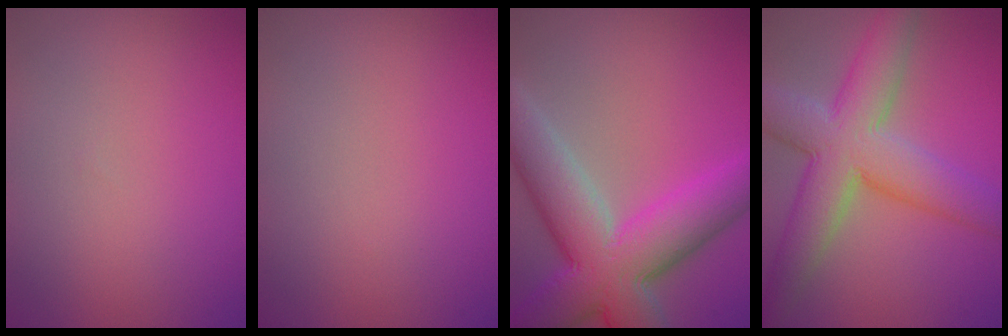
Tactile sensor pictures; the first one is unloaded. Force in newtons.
{"total": 0.0}
{"total": 11.4, "press": 11.3, "slide": 0.8}
{"total": 9.2, "press": 9.2, "slide": 0.5}